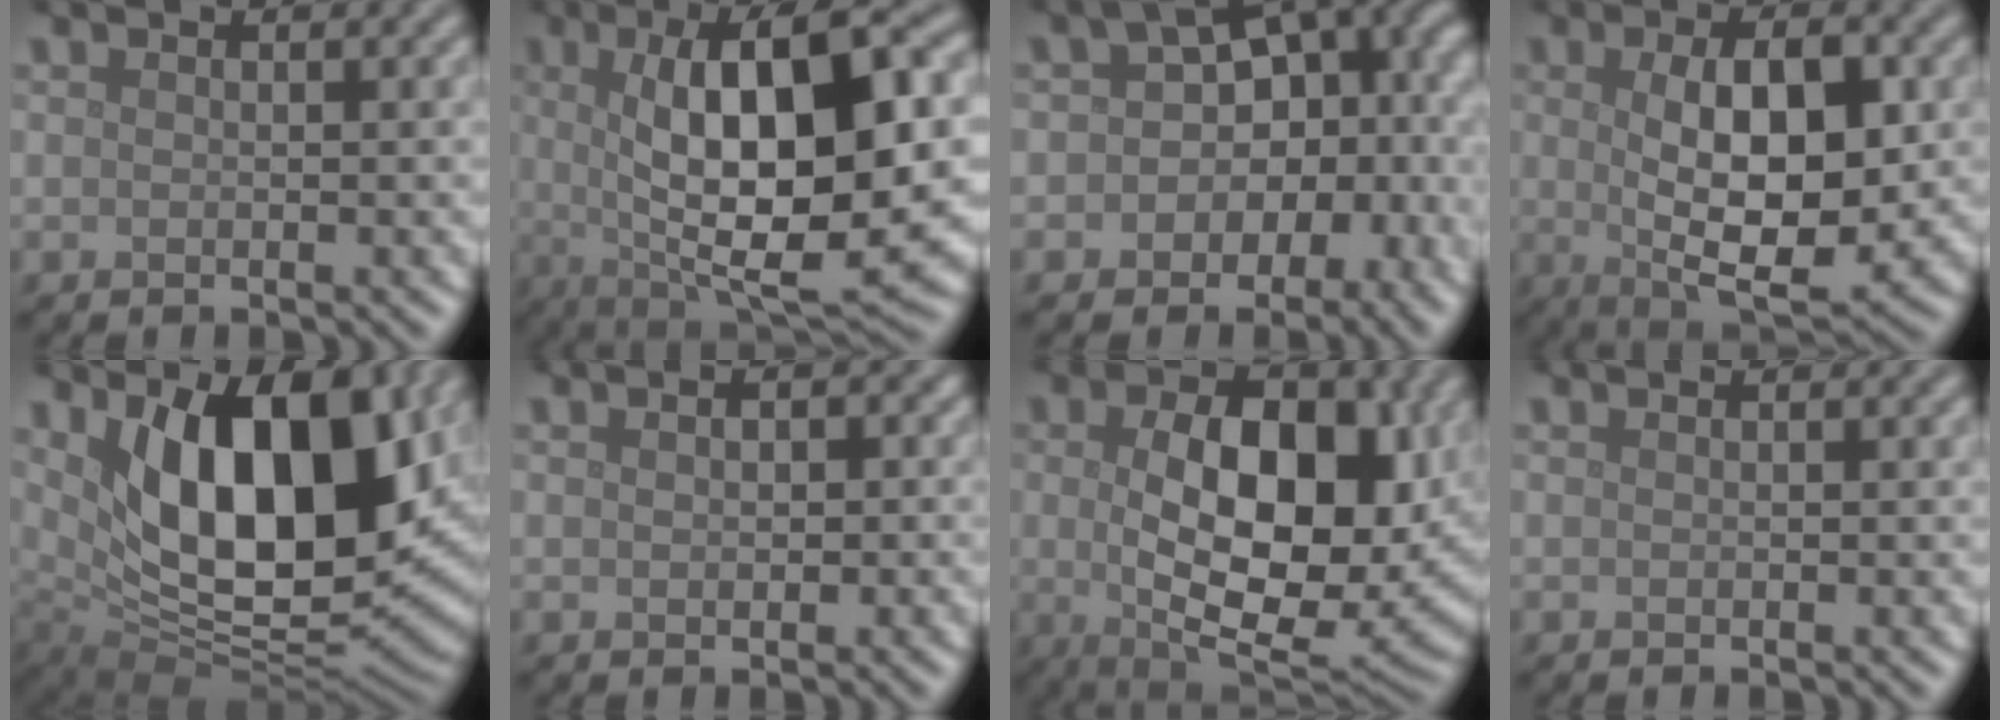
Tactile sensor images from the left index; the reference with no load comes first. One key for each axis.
{"total": 14.3, "fx": 1.6, "fy": 4.8, "fz": 13.4, "tx": -0.184, "ty": 0.008, "tz": 0.018}
{"total": 16.1, "fx": -0.5, "fy": 11.4, "fz": 11.4, "tx": -0.123, "ty": -0.011, "tz": 0.004}
{"total": 9.5, "fx": 0.2, "fy": 4.1, "fz": 8.5, "tx": -0.128, "ty": -0.004, "tz": 0.008}
{"total": 14.6, "fx": 3.8, "fy": 6.9, "fz": 12.3, "tx": -0.160, "ty": -0.015, "tz": 0.065}
{"total": 1.0, "fx": 0.0, "fy": 0.7, "fz": 0.6, "tx": -0.007, "ty": -0.001, "tz": 0.000}
{"total": 11.9, "fx": 0.6, "fy": 6.7, "fz": 9.8, "tx": -0.137, "ty": -0.012, "tz": 0.017}
{"total": 0.0}